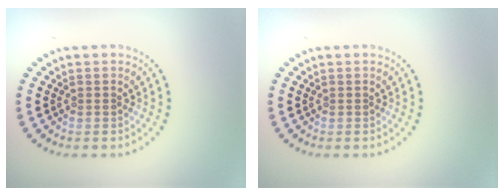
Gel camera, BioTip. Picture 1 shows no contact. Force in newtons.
{"total": 0.0}